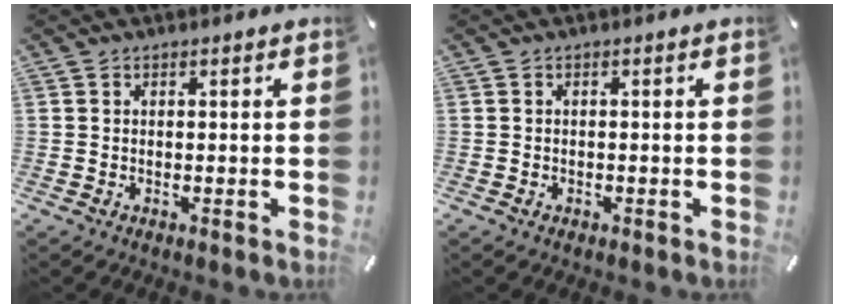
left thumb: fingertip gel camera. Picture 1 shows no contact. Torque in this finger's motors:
{"motor_torque": [-0.04, -0.05, 0.03, -0.07, 0.05]}